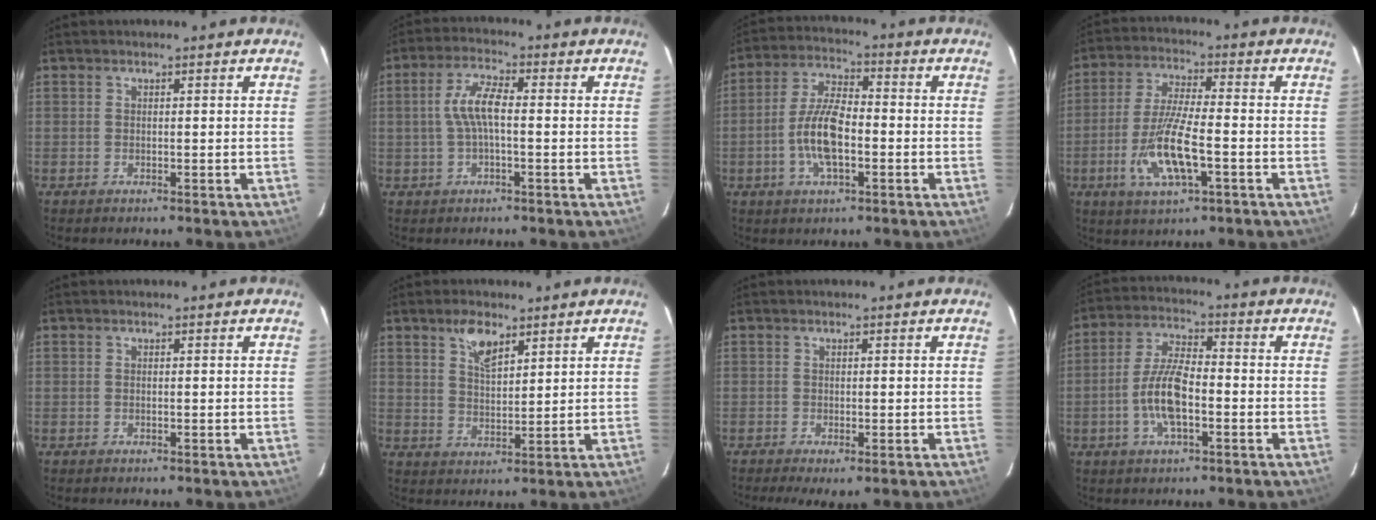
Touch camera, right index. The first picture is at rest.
{"total": 6.1, "force": [-0.3, 1.9, 5.8], "torque": [-0.120, 0.013, -0.004]}
{"total": 9.9, "force": [-2.6, 3.8, 8.8], "torque": [-0.179, 0.007, -0.051]}
{"total": 11.5, "force": [-3.7, 2.8, 10.5], "torque": [-0.216, -0.011, -0.070]}
{"total": 0.0}
{"total": 5.6, "force": [3.5, 2.4, 3.7], "torque": [-0.065, 0.004, 0.066]}
{"total": 3.4, "force": [-1.9, 0.9, 2.6], "torque": [-0.053, -0.015, -0.028]}
{"total": 9.3, "force": [-2.7, 3.3, 8.2], "torque": [-0.169, 0.006, -0.053]}